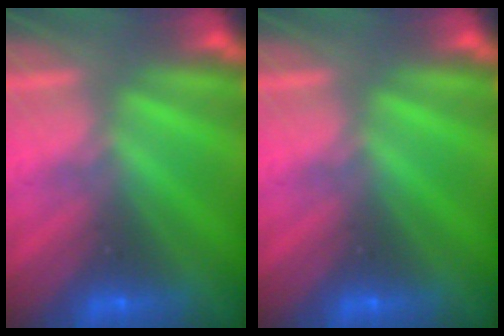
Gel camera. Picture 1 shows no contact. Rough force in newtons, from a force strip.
{"total": 0.0}